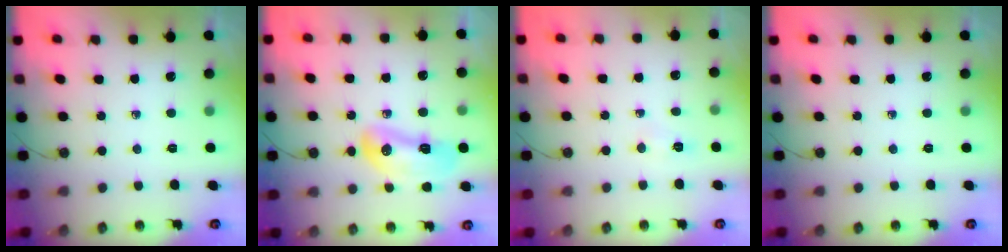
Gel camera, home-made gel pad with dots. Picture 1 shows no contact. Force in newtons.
{"total": 20.1, "press": 14.2, "slide": 14.3}
{"total": 8.9, "press": 4.3, "slide": 7.8}
{"total": 0.0}